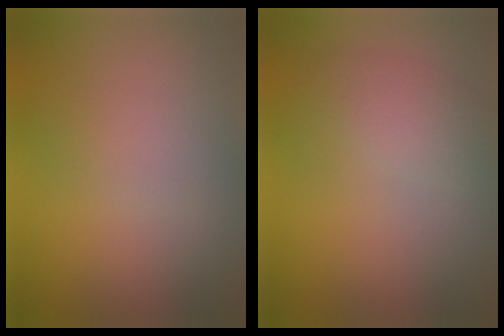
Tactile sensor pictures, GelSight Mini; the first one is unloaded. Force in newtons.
{"total": 2.7, "press": 2.7, "slide": 0.1}